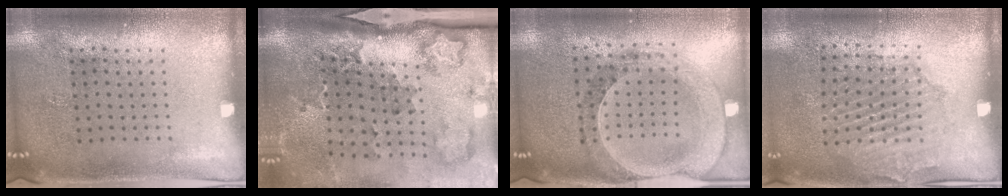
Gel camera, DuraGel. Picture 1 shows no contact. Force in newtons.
{"total": 3.0, "press": 2.2, "slide": 2.0}
{"total": 1.6, "press": 1.5, "slide": 0.3}
{"total": 1.6, "press": 1.5, "slide": 0.4}